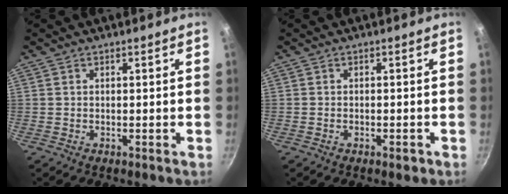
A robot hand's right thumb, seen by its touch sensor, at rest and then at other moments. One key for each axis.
{"total": 1.5, "fx": -0.8, "fy": 0.7, "fz": 1.1, "tx": -0.019, "ty": 0.007, "tz": -0.011}